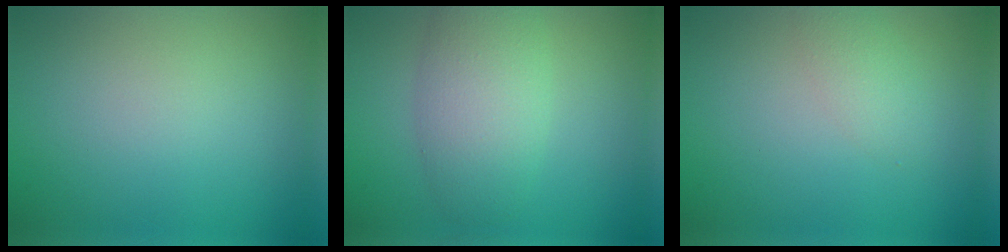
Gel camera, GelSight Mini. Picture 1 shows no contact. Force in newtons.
{"total": 5.2, "press": 5.2, "slide": 0.1}
{"total": 1.7, "press": 1.7, "slide": 0.1}